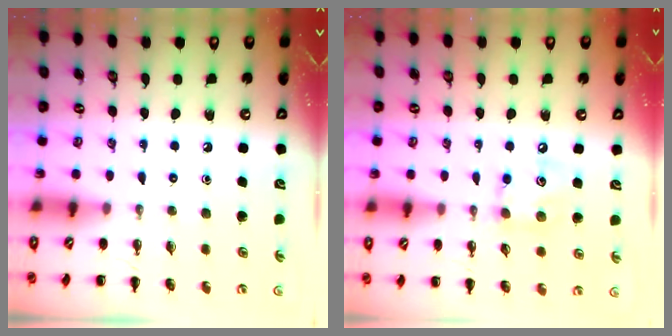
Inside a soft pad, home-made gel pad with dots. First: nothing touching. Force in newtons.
{"total": 7.6, "press": 7.6, "slide": 0.6}